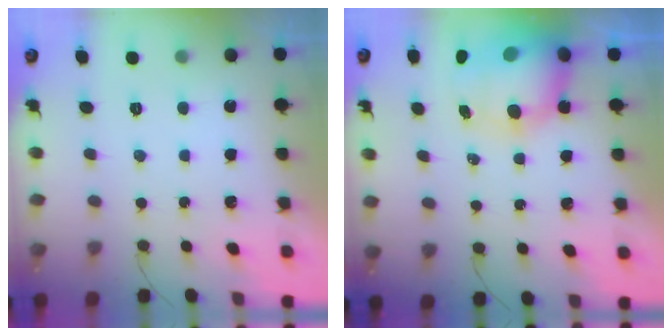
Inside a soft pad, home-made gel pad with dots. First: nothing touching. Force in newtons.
{"total": 12.0, "press": 11.6, "slide": 3.0}